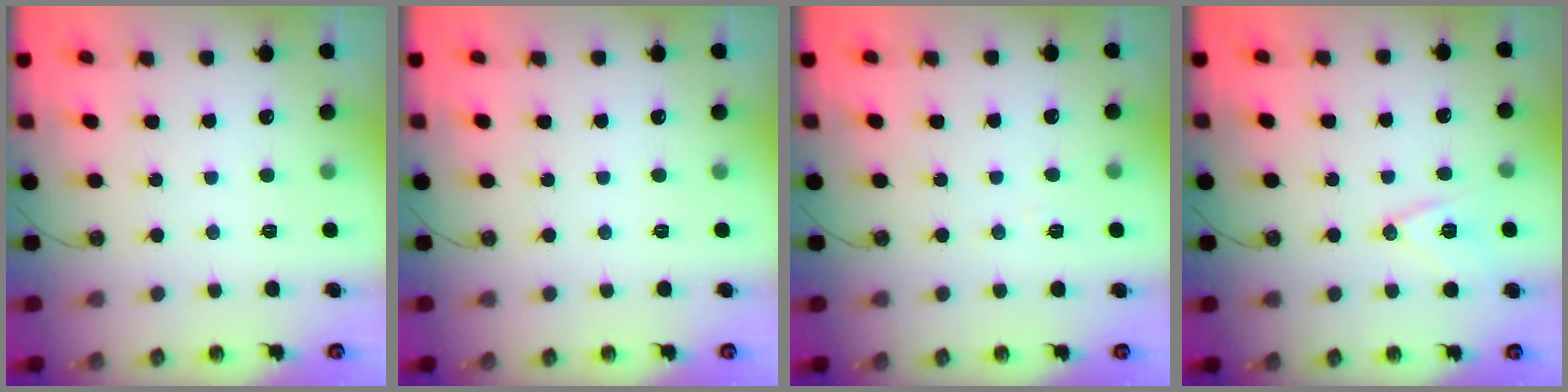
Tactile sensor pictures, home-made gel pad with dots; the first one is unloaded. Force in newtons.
{"total": 0.0}
{"total": 4.7, "press": 4.6, "slide": 1.2}
{"total": 10.1, "press": 9.5, "slide": 3.5}